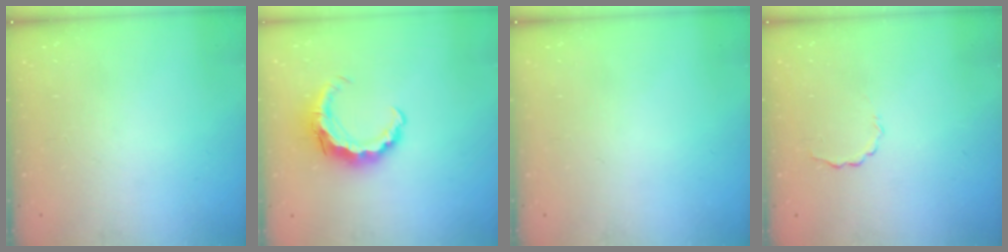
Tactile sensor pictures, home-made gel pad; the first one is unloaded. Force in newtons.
{"total": 8.0, "press": 8.0, "slide": 0.2}
{"total": 0.0}
{"total": 2.0, "press": 1.9, "slide": 0.7}